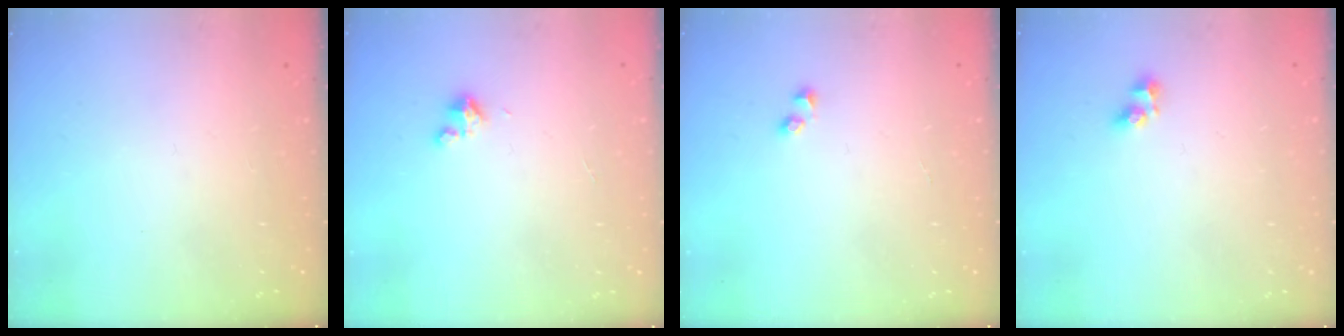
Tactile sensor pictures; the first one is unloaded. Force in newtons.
{"total": 2.7, "press": 2.6, "slide": 0.4}
{"total": 1.9, "press": 1.8, "slide": 0.7}
{"total": 4.6, "press": 4.5, "slide": 0.5}